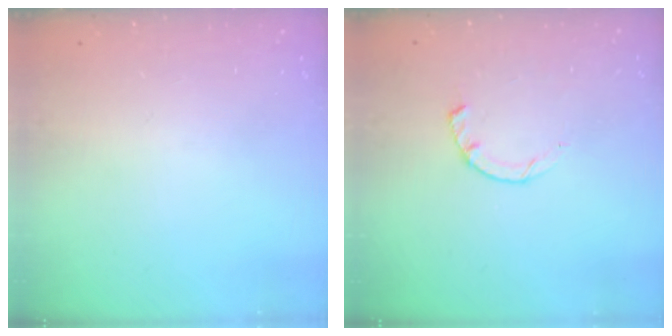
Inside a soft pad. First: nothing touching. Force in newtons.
{"total": 2.3, "press": 2.3, "slide": 0.4}